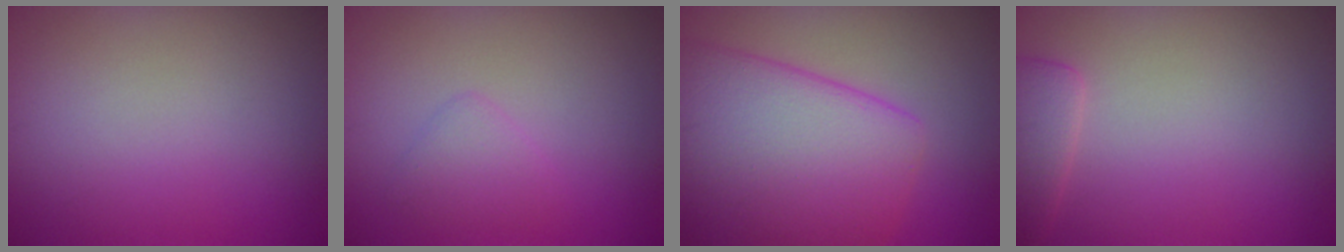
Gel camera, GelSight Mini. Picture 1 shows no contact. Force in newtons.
{"total": 1.7, "press": 1.7, "slide": 0.1}
{"total": 10.3, "press": 10.3, "slide": 0.4}
{"total": 2.6, "press": 2.6, "slide": 0.2}